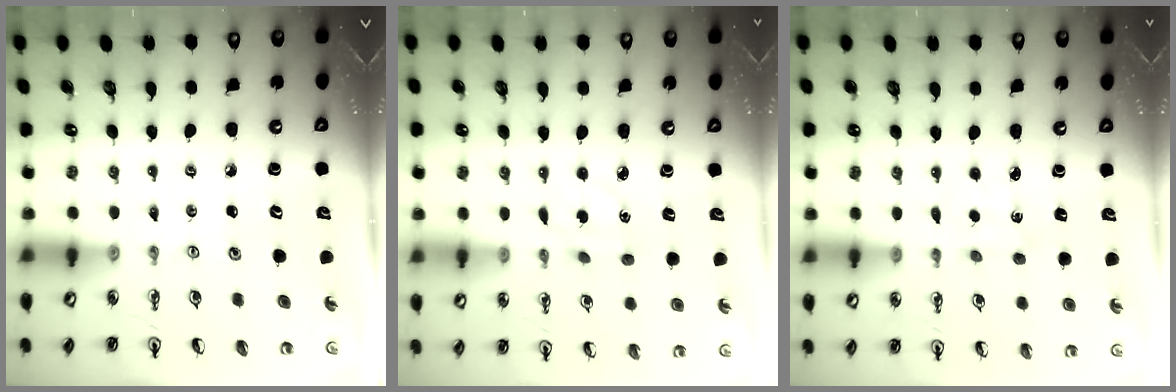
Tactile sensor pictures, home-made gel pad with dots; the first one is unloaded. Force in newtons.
{"total": 3.5, "press": 3.4, "slide": 0.8}
{"total": 2.7, "press": 2.7, "slide": 0.4}